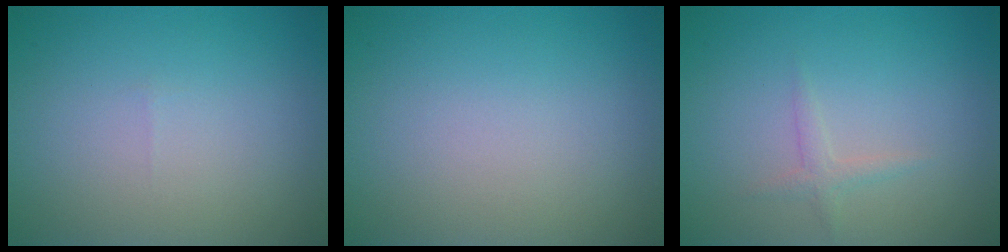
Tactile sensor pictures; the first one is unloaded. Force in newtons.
{"total": 0.0}
{"total": 1.1, "press": 1.1, "slide": 0.0}